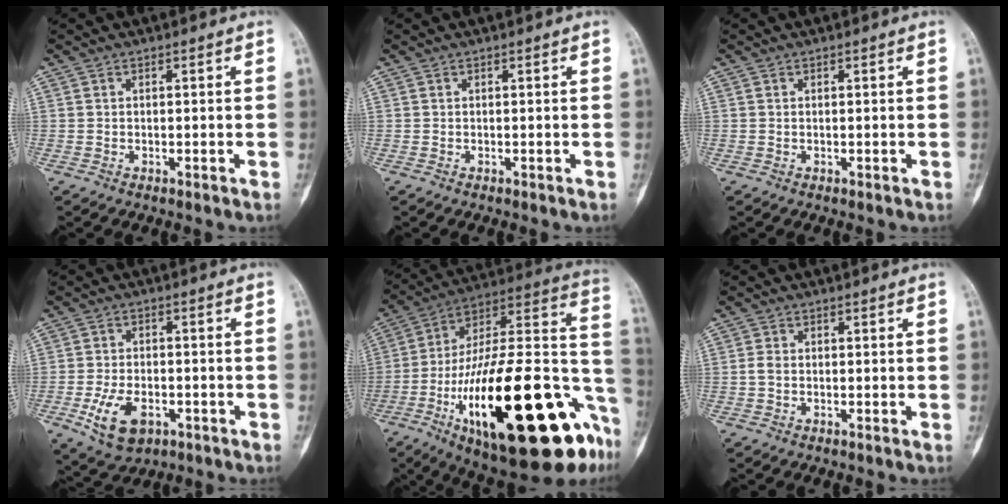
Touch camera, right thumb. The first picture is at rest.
{"total": 0.0}
{"total": 0.0}
{"total": 8.9, "force": [-3.4, 5.2, 6.3], "torque": [-0.113, 0.009, -0.050]}
{"total": 39.6, "force": [-13.9, 13.6, 34.5], "torque": [-0.461, 0.049, -0.215]}
{"total": 1.3, "force": [-0.4, 0.7, 1.1], "torque": [-0.026, -0.001, -0.011]}